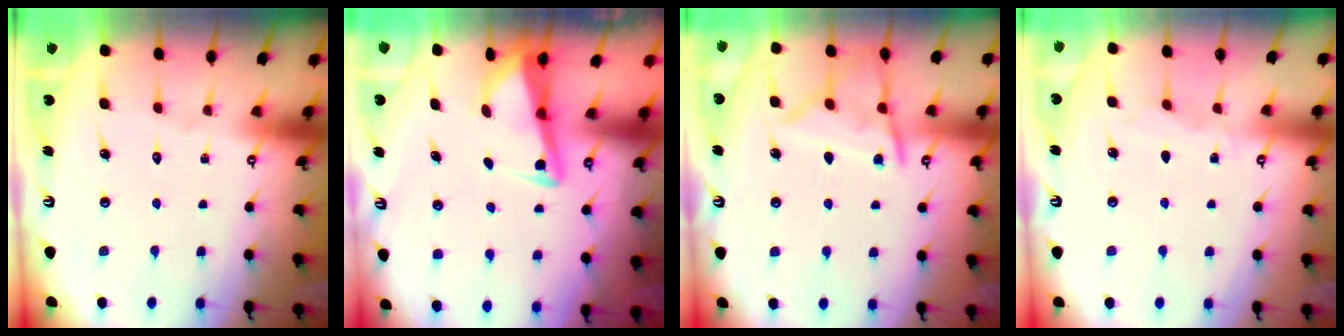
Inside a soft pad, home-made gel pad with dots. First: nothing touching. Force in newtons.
{"total": 3.1, "press": 3.1, "slide": 0.4}
{"total": 10.2, "press": 10.2, "slide": 0.6}
{"total": 2.6, "press": 2.6, "slide": 0.1}